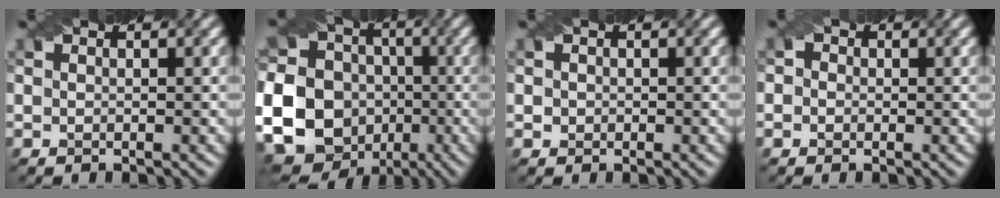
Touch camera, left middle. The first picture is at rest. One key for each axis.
{"total": 23.6, "fx": -6.7, "fy": 21.8, "fz": 6.0, "tx": -0.176, "ty": -0.042, "tz": -0.114}
{"total": 0.9, "fx": -0.6, "fy": -0.2, "fz": -0.7, "tx": -0.003, "ty": -0.002, "tz": 0.019}
{"total": 1.1, "fx": -0.8, "fy": 0.0, "fz": -0.8, "tx": -0.002, "ty": -0.001, "tz": 0.004}